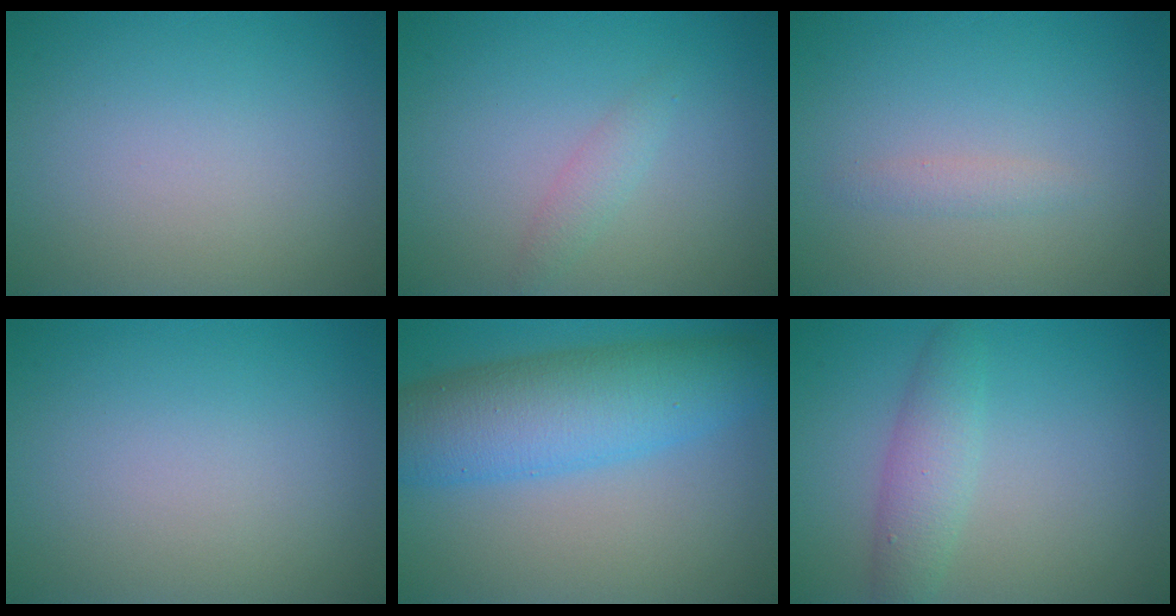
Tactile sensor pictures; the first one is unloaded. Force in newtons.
{"total": 1.3, "press": 1.3, "slide": 0.1}
{"total": 1.0, "press": 1.0, "slide": 0.0}
{"total": 0.0}
{"total": 8.2, "press": 8.2, "slide": 0.2}
{"total": 2.8, "press": 2.8, "slide": 0.0}